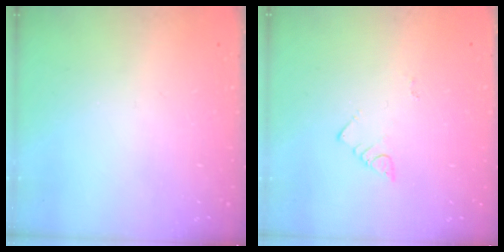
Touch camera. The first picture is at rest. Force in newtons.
{"total": 2.7, "press": 2.7, "slide": 0.6}